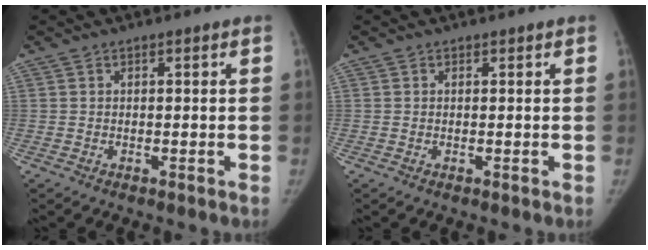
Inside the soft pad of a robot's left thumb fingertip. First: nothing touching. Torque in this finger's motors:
{"motor_torque": [0.14, 0.04, 0.33, -0.03, 0.03]}